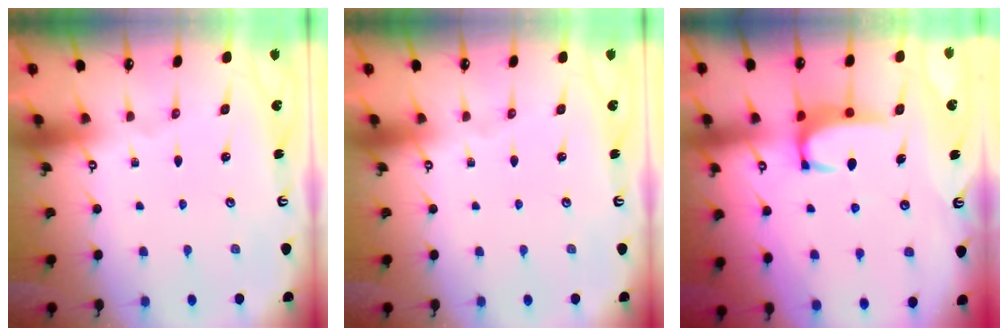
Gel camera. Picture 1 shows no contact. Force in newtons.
{"total": 0.0}
{"total": 2.8, "press": 2.8, "slide": 0.3}